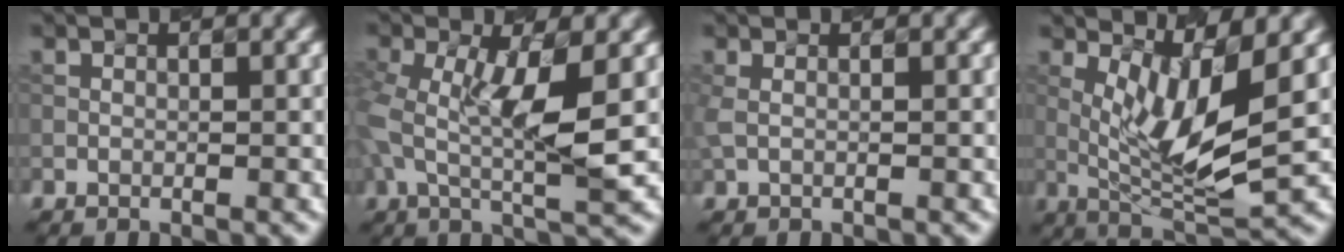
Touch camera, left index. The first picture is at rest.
{"total": 7.0, "force": [0.1, 2.3, 6.6], "torque": [-0.142, 0.000, -0.002]}
{"total": 1.1, "force": [0.3, 0.4, 1.0], "torque": [-0.021, 0.006, 0.001]}
{"total": 7.1, "force": [1.4, 1.8, 6.7], "torque": [-0.120, -0.013, 0.034]}